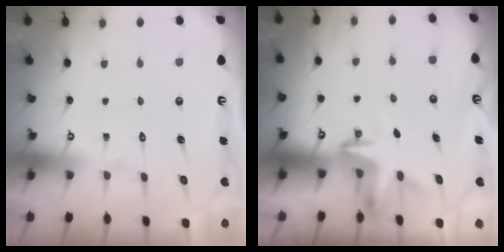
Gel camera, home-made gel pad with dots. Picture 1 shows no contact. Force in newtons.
{"total": 3.3, "press": 3.3, "slide": 0.2}